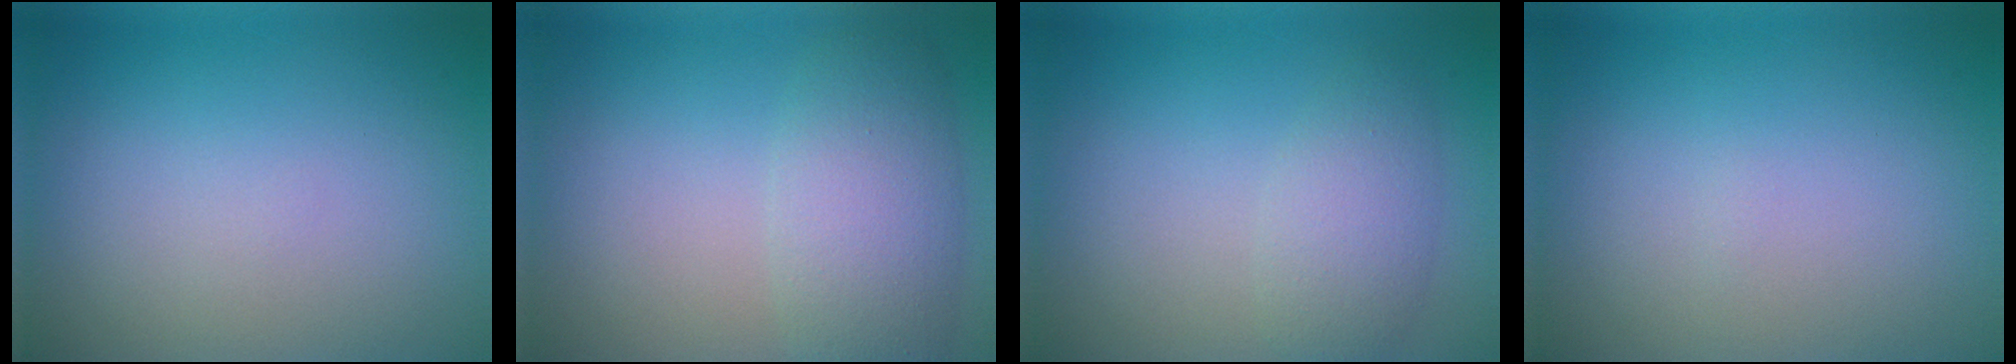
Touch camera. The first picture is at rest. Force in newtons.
{"total": 4.5, "press": 4.5, "slide": 0.2}
{"total": 2.9, "press": 2.9, "slide": 0.1}
{"total": 0.0}